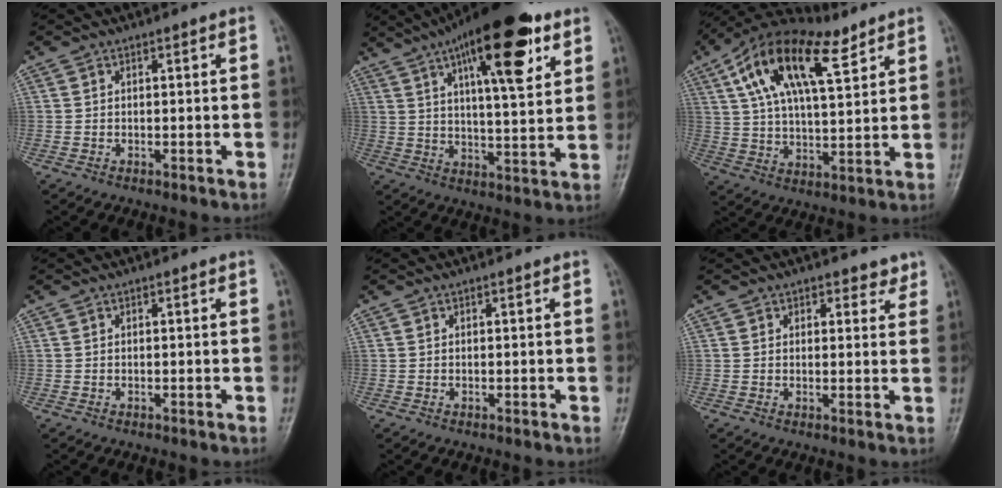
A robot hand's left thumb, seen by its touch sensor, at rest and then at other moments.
{"total": 20.0, "force": [10.0, 6.2, 16.1], "torque": [-0.224, -0.026, 0.151]}
{"total": 18.8, "force": [9.2, 8.2, 14.2], "torque": [-0.234, -0.008, 0.162]}
{"total": 0.0}
{"total": 0.0}
{"total": 3.1, "force": [2.2, 2.0, 0.6], "torque": [0.025, -0.011, 0.025]}